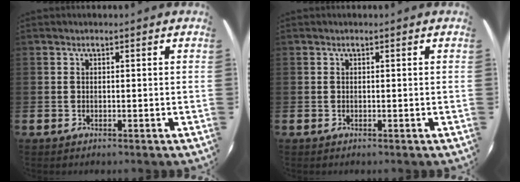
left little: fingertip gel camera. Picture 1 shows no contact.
{"total": 0.0}